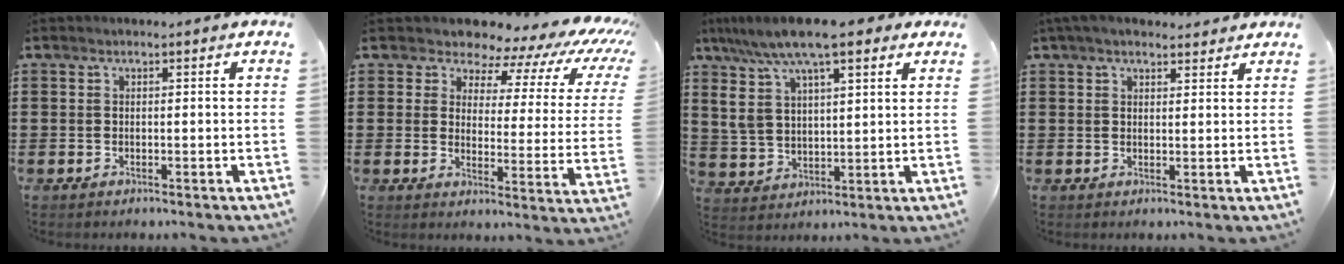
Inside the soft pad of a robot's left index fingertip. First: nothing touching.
{"total": 7.8, "force": [6.9, 2.4, 2.6], "torque": [-0.063, -0.054, 0.115]}
{"total": 11.5, "force": [8.2, 3.3, 7.3], "torque": [-0.161, -0.013, 0.148]}
{"total": 3.3, "force": [3.0, 0.9, 1.3], "torque": [-0.032, 0.001, 0.055]}